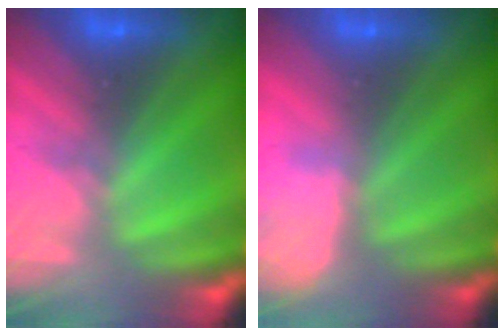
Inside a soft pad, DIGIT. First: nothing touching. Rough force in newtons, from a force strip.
{"total": 2.9}